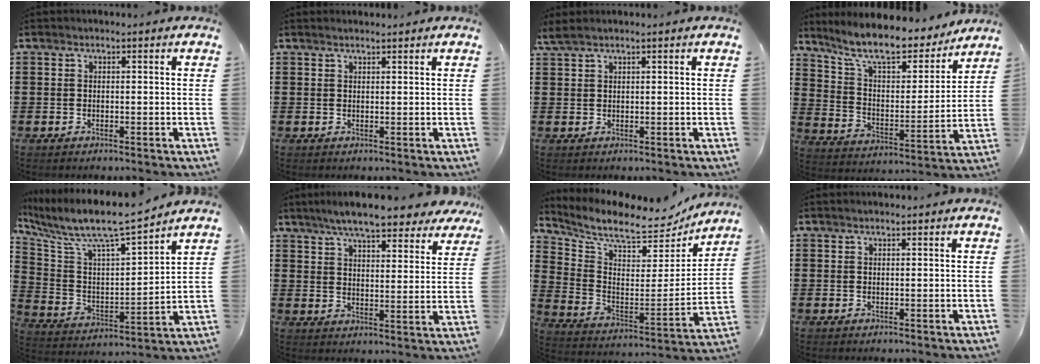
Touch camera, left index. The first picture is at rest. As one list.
[{"total": 0.9, "force": [0.8, 0.0, 0.3], "torque": [-0.006, 0.000, 0.016]}, {"total": 1.6, "force": [1.2, 0.2, 1.1], "torque": [-0.023, 0.002, 0.023]}, {"total": 10.3, "force": [9.0, 1.4, 4.7], "torque": [-0.120, -0.054, 0.153]}, {"total": 8.0, "force": [7.0, 0.9, 3.8], "torque": [-0.107, -0.056, 0.112]}, {"total": 8.0, "force": [7.1, 0.6, 3.6], "torque": [-0.085, -0.026, 0.126]}, {"total": 8.4, "force": [7.6, 1.5, 3.4], "torque": [-0.096, -0.061, 0.125]}, {"total": 0.6, "force": [0.5, 0.1, 0.3], "torque": [-0.007, 0.000, 0.010]}]